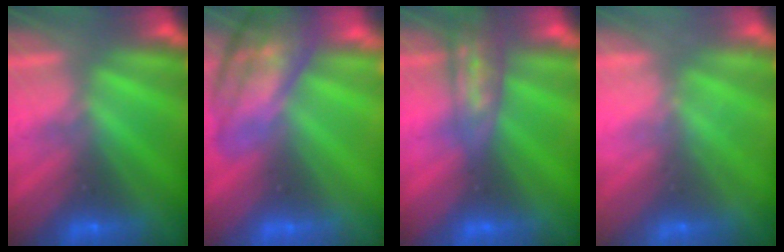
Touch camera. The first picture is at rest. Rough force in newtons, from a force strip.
{"total": 5.9}
{"total": 2.7}
{"total": 2.3}